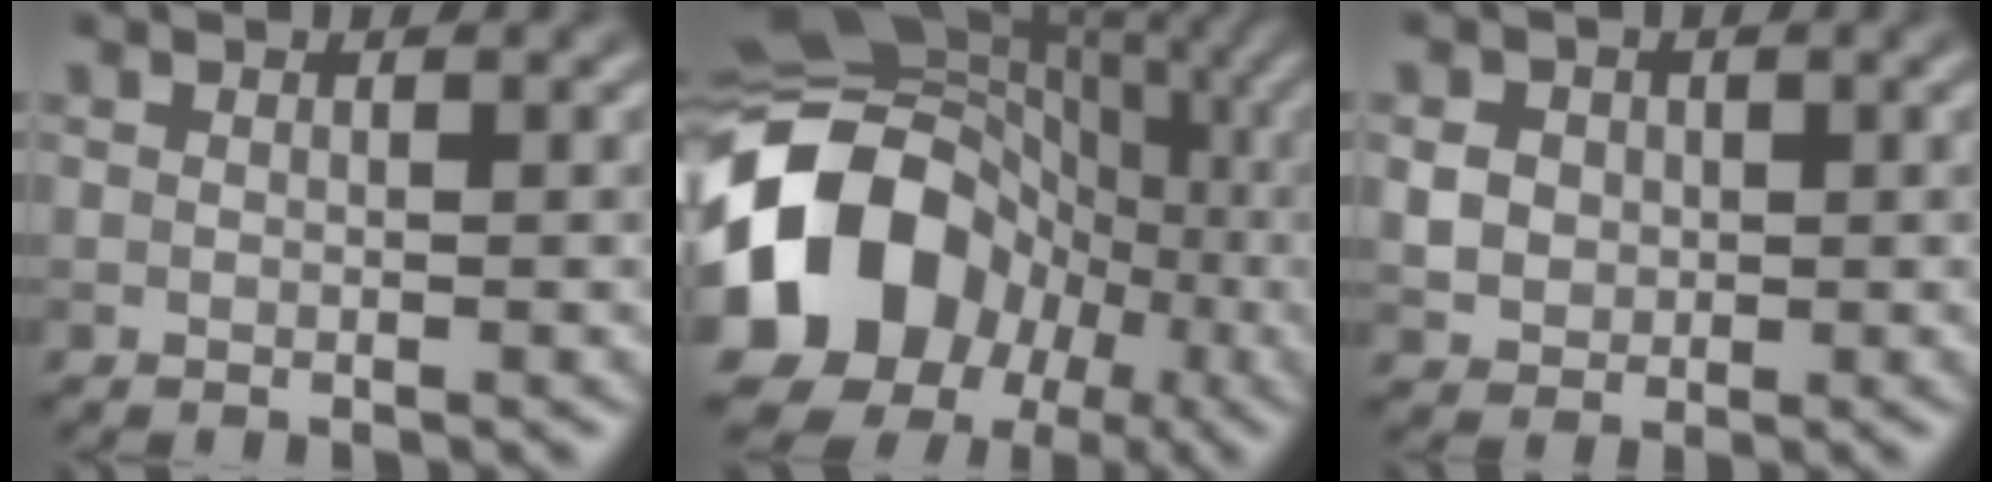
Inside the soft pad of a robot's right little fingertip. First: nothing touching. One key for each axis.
{"total": 16.0, "fx": -3.4, "fy": 13.4, "fz": 8.2, "tx": -0.178, "ty": -0.005, "tz": -0.075}
{"total": 2.4, "fx": 0.1, "fy": 2.2, "fz": 0.9, "tx": -0.014, "ty": -0.003, "tz": 0.006}